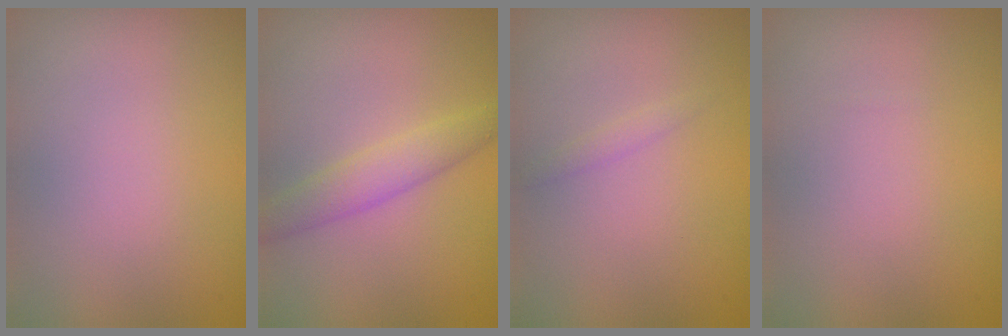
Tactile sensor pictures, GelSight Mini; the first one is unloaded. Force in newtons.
{"total": 2.7, "press": 2.7, "slide": 0.0}
{"total": 0.7, "press": 0.7, "slide": 0.0}
{"total": 0.0}